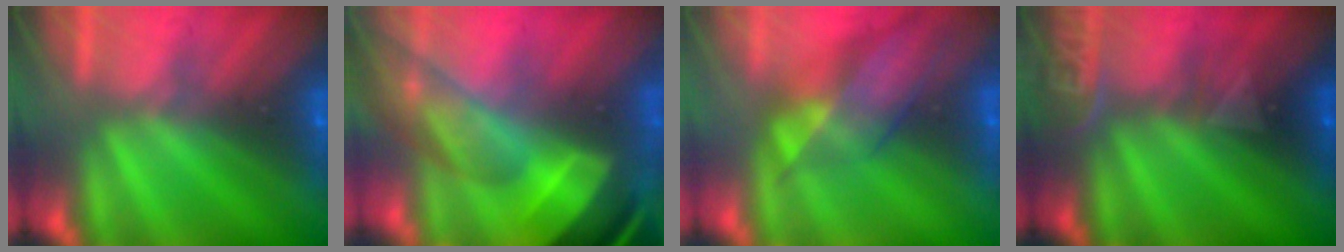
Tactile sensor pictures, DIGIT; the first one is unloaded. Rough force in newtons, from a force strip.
{"total": 7.4}
{"total": 3.7}
{"total": 2.4}